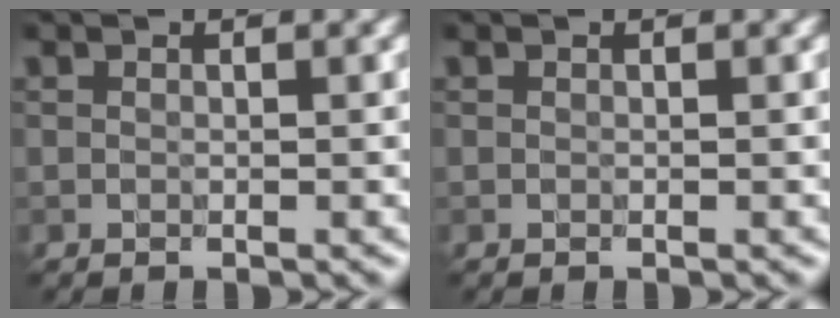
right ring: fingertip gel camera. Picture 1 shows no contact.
{"total": 0.0}